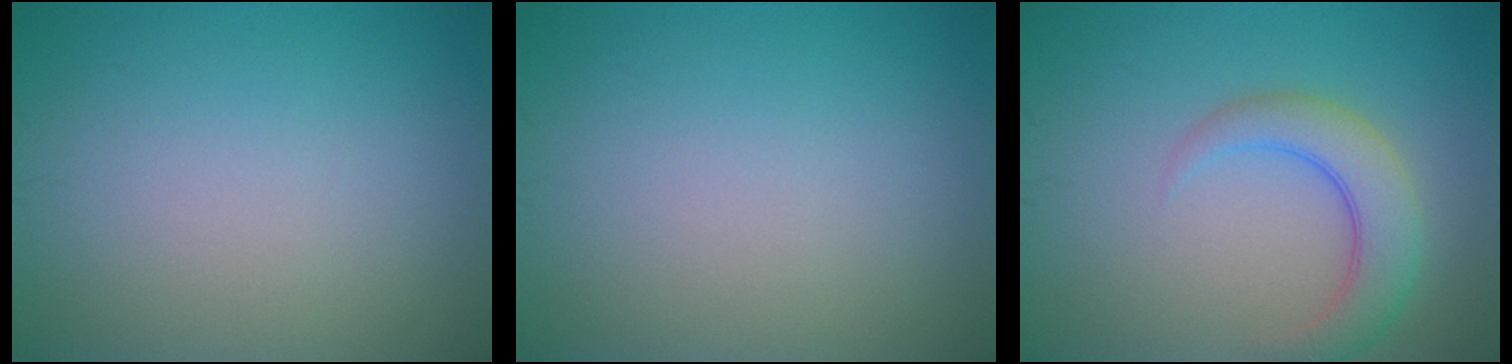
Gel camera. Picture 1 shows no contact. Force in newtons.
{"total": 0.0}
{"total": 4.1, "press": 4.1, "slide": 0.3}